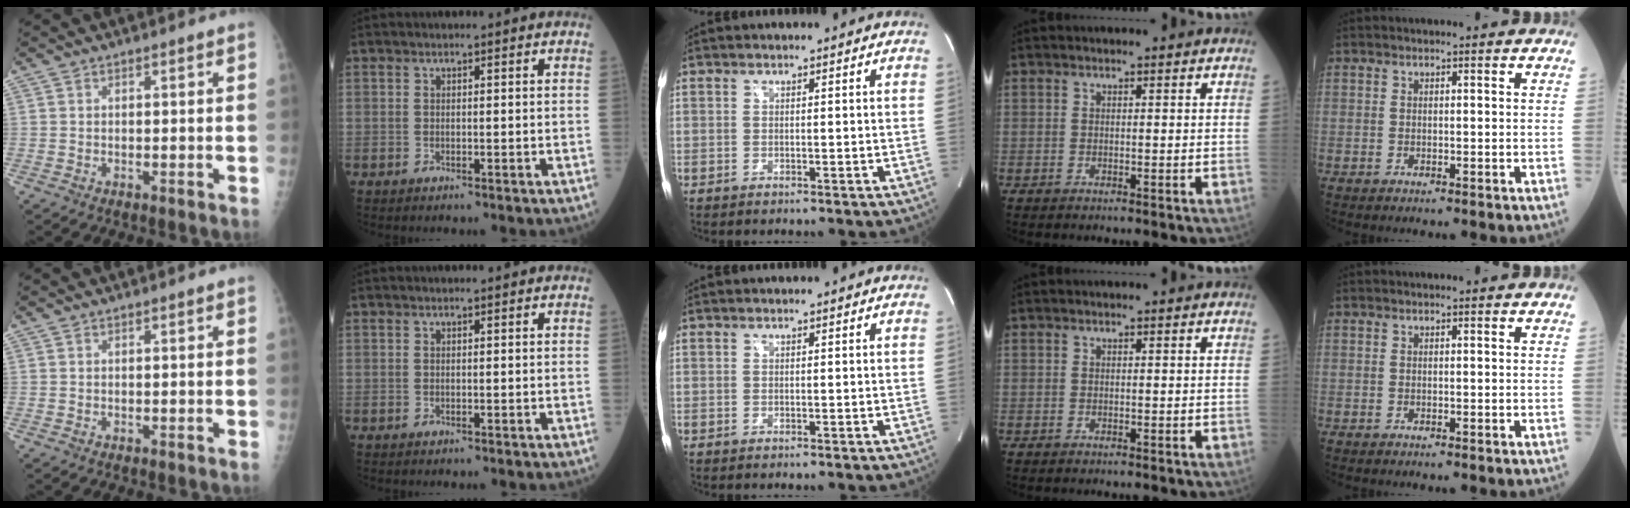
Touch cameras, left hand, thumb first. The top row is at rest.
{}